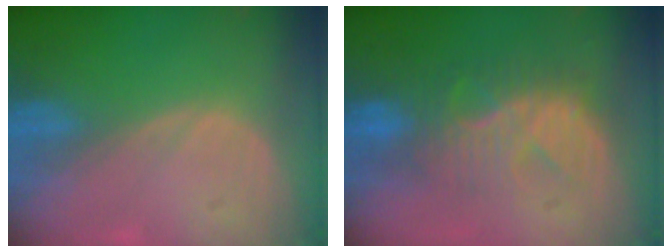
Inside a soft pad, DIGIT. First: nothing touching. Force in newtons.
{"total": 8.2, "press": 8.1, "slide": 1.5}